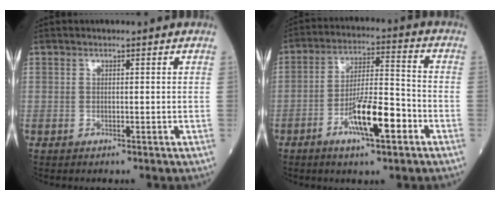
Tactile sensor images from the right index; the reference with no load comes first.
{"total": 10.8, "force": [-4.7, 2.0, 9.5], "torque": [-0.173, 0.002, -0.080]}